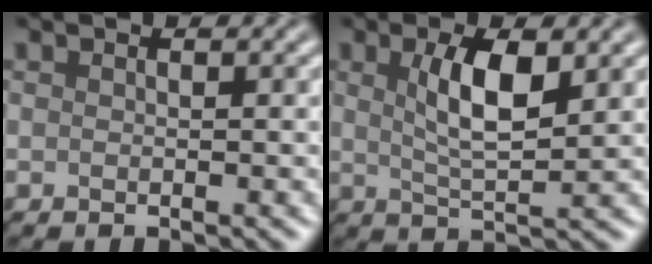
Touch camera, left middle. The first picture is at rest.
{"total": 4.6, "force": [1.4, 1.4, 4.2], "torque": [-0.081, 0.001, 0.025]}